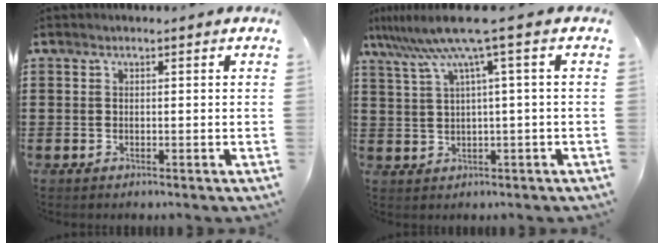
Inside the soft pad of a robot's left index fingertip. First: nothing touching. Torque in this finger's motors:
{"motor_torque": [0.66, -0.70, 0.85, 0.21]}